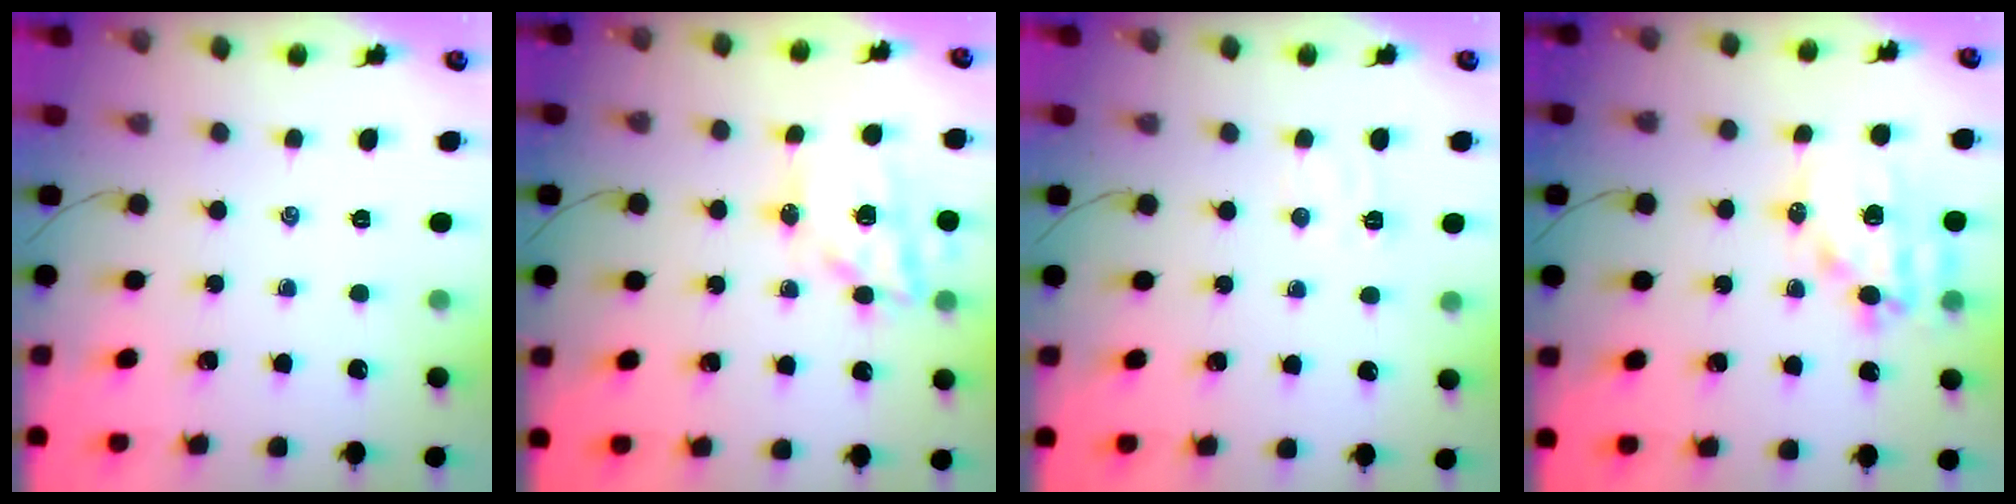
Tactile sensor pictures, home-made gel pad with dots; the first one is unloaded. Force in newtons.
{"total": 16.1, "press": 15.6, "slide": 3.6}
{"total": 5.2, "press": 5.0, "slide": 1.2}
{"total": 13.8, "press": 13.4, "slide": 3.3}